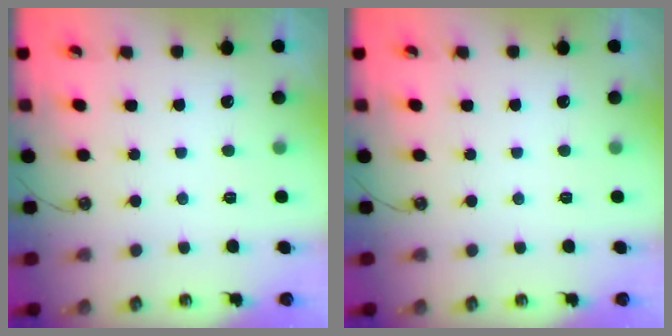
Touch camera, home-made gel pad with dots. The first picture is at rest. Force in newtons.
{"total": 0.0}